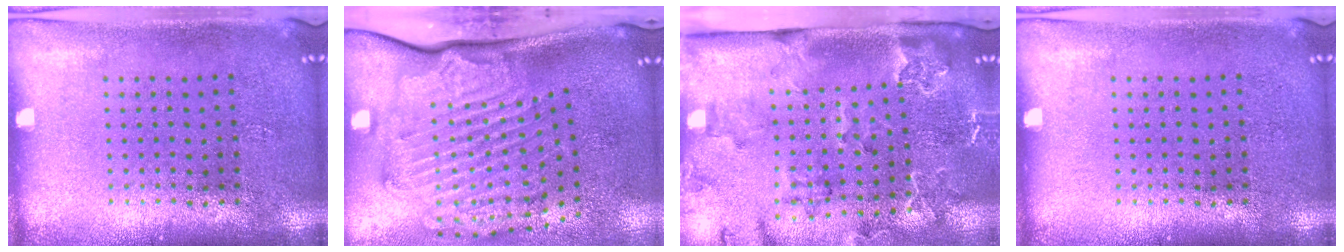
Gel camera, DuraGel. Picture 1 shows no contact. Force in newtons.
{"total": 2.8, "press": 2.2, "slide": 1.7}
{"total": 2.3, "press": 2.3, "slide": 0.4}
{"total": 0.0}